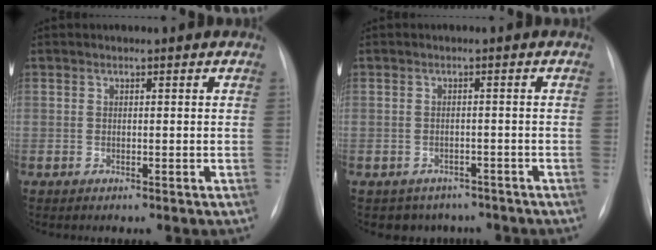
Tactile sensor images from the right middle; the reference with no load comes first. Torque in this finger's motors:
{"motor_torque": [0.02, -0.06, 0.01, 0.01]}